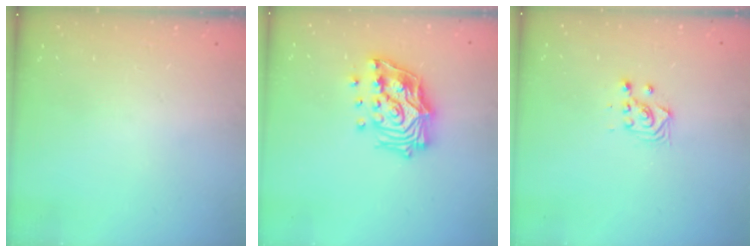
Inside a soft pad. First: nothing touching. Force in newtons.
{"total": 17.7, "press": 17.6, "slide": 2.0}
{"total": 3.6, "press": 3.4, "slide": 1.2}